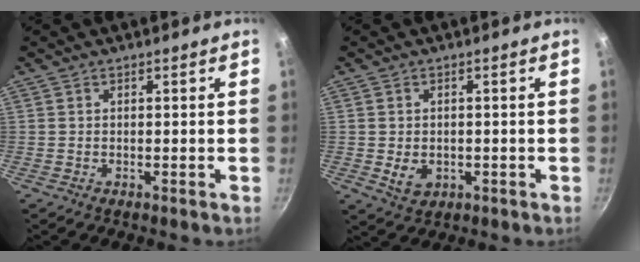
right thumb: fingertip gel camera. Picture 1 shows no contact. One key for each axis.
{"total": 4.0, "fx": -0.6, "fy": 3.1, "fz": 2.4, "tx": -0.033, "ty": -0.004, "tz": -0.001}